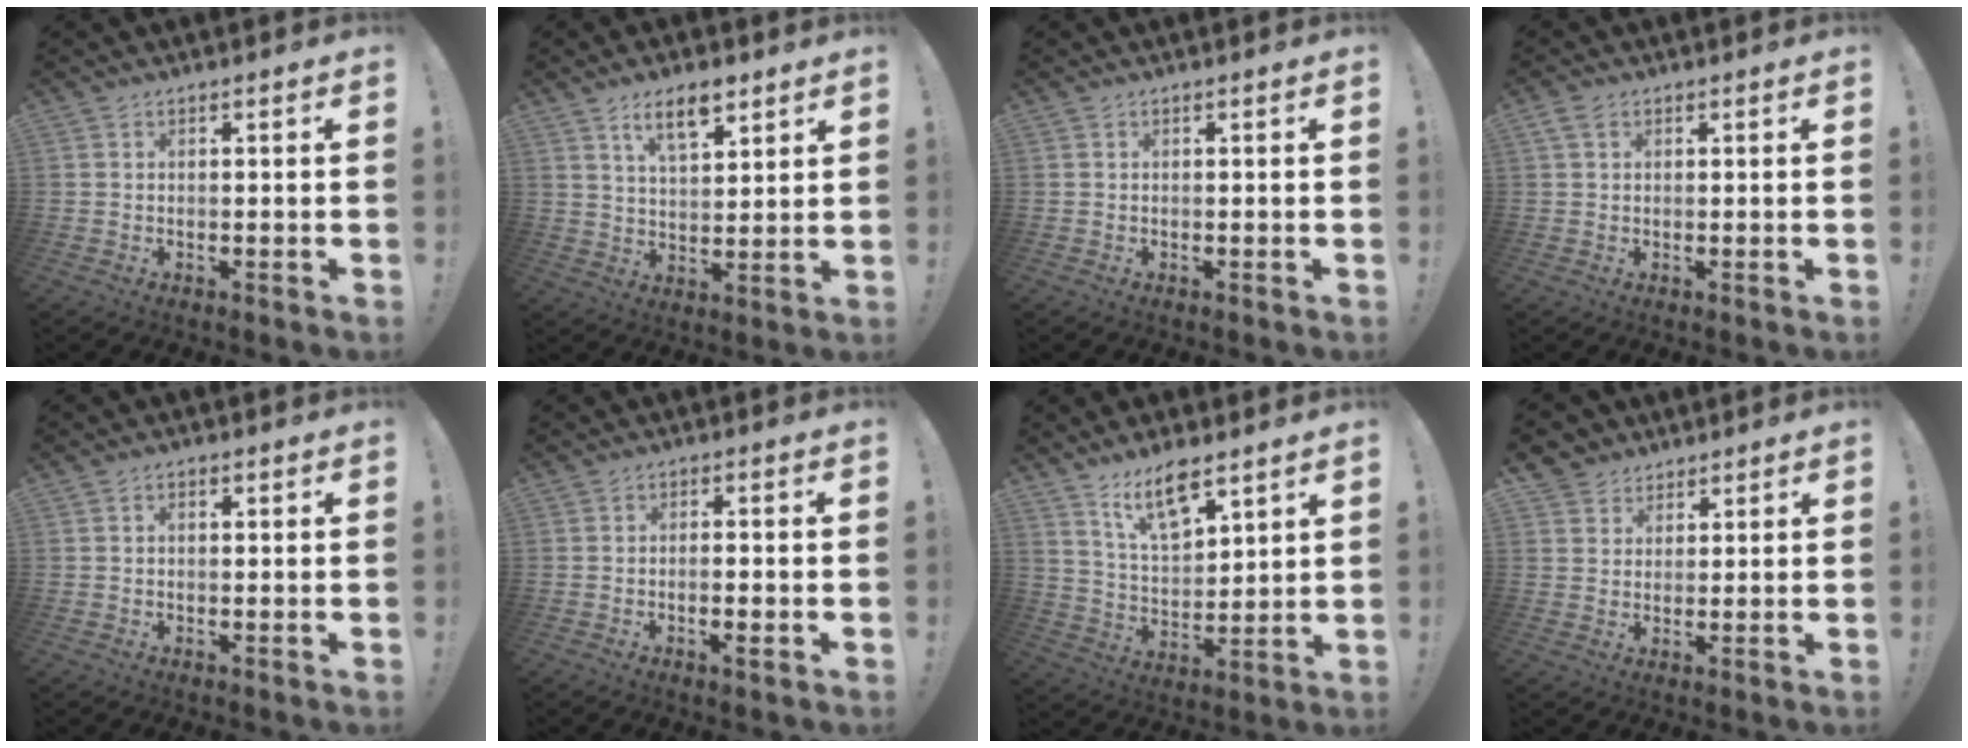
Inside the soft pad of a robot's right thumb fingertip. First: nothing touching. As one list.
[{"total": 9.4, "force": [6.1, 4.1, 5.9], "torque": [-0.090, -0.025, 0.108]}, {"total": 0.0}, {"total": 2.6, "force": [1.4, 1.6, 1.5], "torque": [-0.027, 0.002, 0.026]}, {"total": 1.1, "force": [0.1, 0.7, 0.8], "torque": [-0.015, 0.003, 0.000]}, {"total": 2.7, "force": [-1.1, 0.2, 2.4], "torque": [-0.040, -0.001, -0.020]}, {"total": 11.6, "force": [8.3, 4.6, 6.7], "torque": [-0.116, -0.046, 0.148]}, {"total": 4.7, "force": [3.1, 3.5, -0.1], "torque": [0.004, -0.023, 0.059]}]